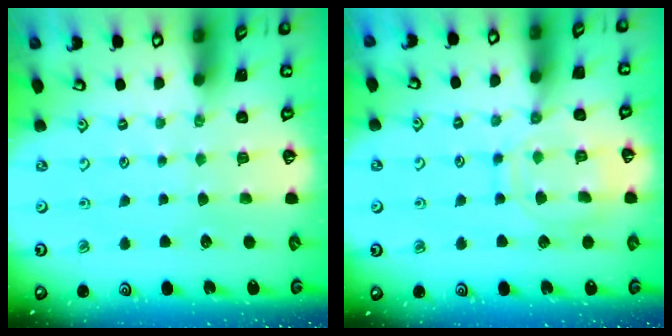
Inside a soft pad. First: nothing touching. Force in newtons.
{"total": 12.1, "press": 12.0, "slide": 0.9}